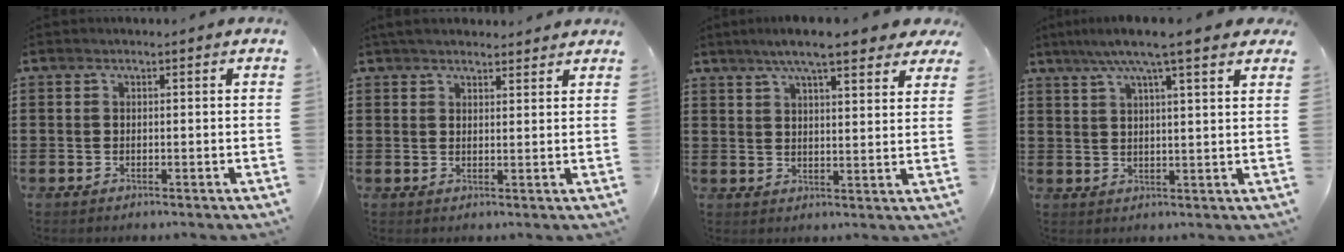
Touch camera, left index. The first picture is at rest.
{"total": 2.9, "force": [2.8, 0.5, 0.7], "torque": [-0.020, 0.001, 0.053]}
{"total": 7.6, "force": [6.2, 1.1, 4.3], "torque": [-0.092, -0.006, 0.110]}
{"total": 7.1, "force": [5.2, 0.4, 4.7], "torque": [-0.098, -0.008, 0.087]}